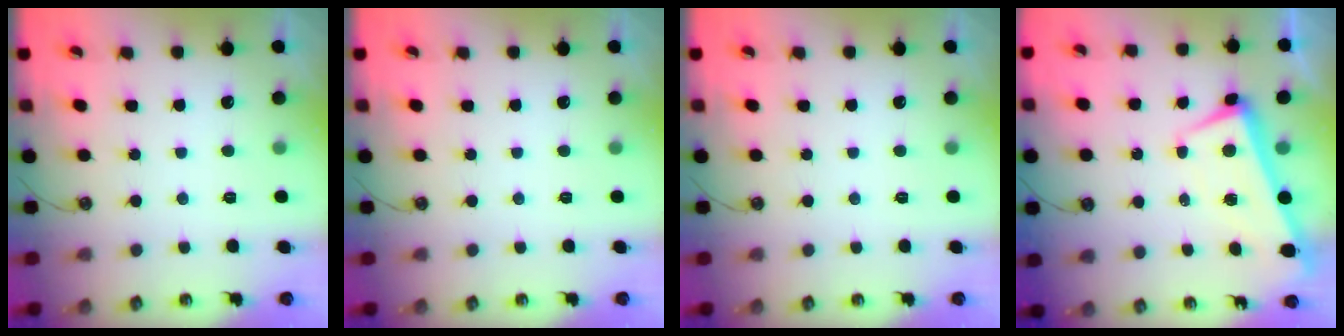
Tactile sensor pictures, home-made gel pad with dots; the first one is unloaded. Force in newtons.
{"total": 0.0}
{"total": 0.0}
{"total": 2.2, "press": 2.1, "slide": 0.7}